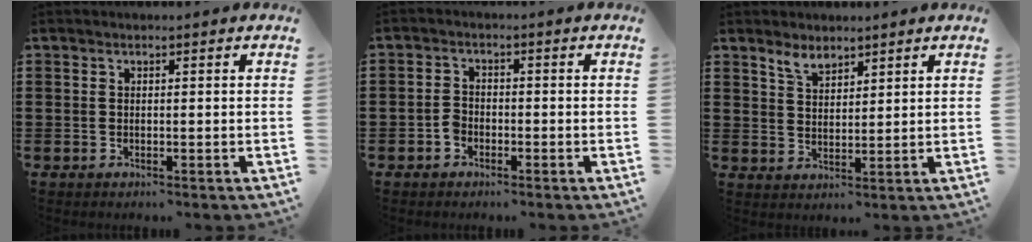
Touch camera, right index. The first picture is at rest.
{"total": 2.5, "force": [-1.2, 1.7, 1.3], "torque": [-0.026, 0.003, -0.024]}
{"total": 3.5, "force": [2.9, 1.6, 1.3], "torque": [-0.033, 0.005, 0.055]}